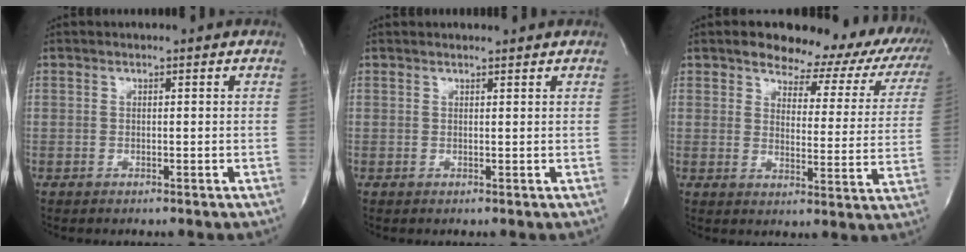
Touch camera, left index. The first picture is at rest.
{"total": 1.7, "force": [1.6, -0.1, 0.3], "torque": [-0.012, 0.003, 0.022]}
{"total": 16.8, "force": [12.7, 7.4, 8.1], "torque": [-0.075, -0.006, 0.130]}